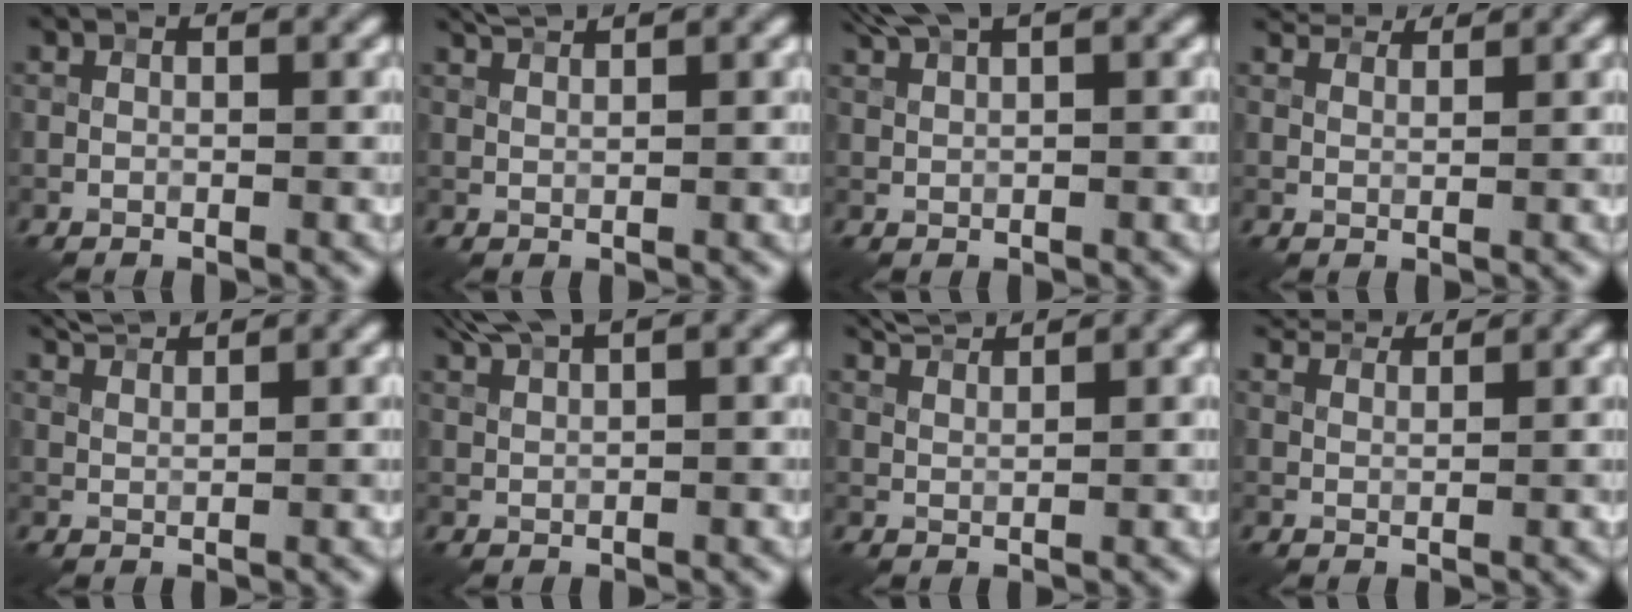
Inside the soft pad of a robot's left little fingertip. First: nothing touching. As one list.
[{"total": 1.9, "force": [1.6, 0.2, 0.9], "torque": [-0.026, 0.001, 0.029]}, {"total": 2.6, "force": [2.0, 0.4, 1.7], "torque": [-0.037, 0.005, 0.042]}, {"total": 3.5, "force": [3.1, 0.9, 1.4], "torque": [-0.031, -0.008, 0.061]}, {"total": 2.7, "force": [2.4, 0.4, 1.2], "torque": [-0.030, 0.002, 0.044]}, {"total": 2.9, "force": [2.2, 0.4, 1.8], "torque": [-0.040, 0.005, 0.045]}, {"total": 3.1, "force": [2.7, 0.5, 1.4], "torque": [-0.031, 0.004, 0.048]}, {"total": 4.3, "force": [3.8, 1.2, 1.7], "torque": [-0.045, -0.003, 0.069]}]